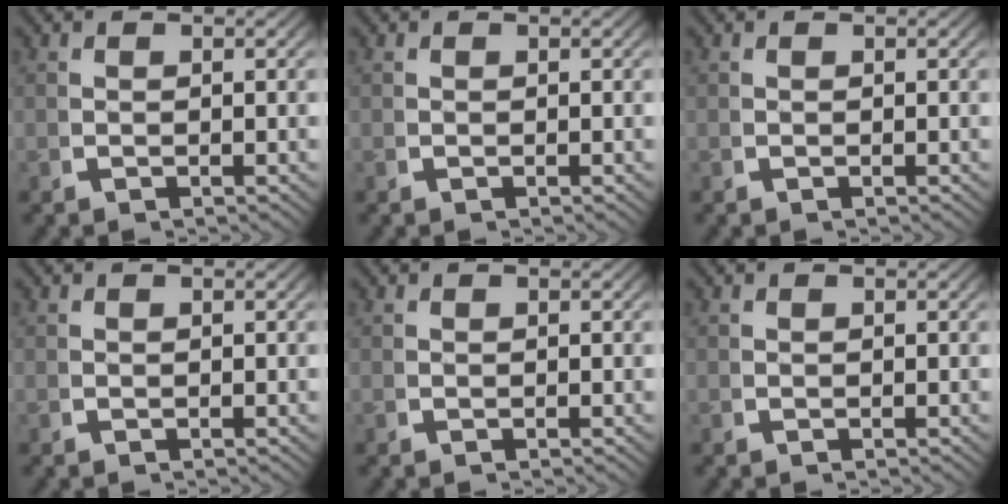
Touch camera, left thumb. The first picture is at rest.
{"total": 0.0}
{"total": 0.0}
{"total": 0.0}
{"total": 0.0}
{"total": 0.0}